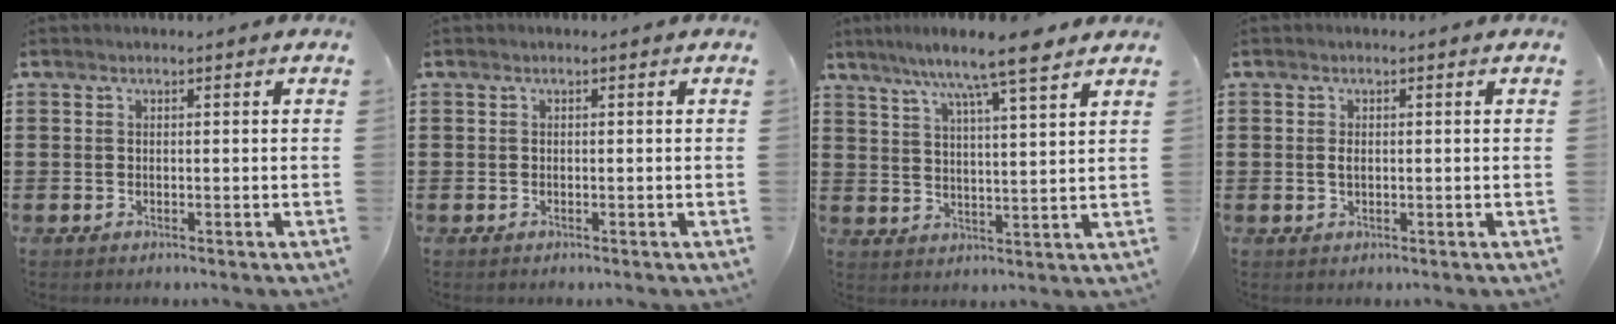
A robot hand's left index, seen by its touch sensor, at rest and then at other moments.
{"total": 0.0}
{"total": 8.4, "force": [6.6, 0.3, 5.2], "torque": [-0.112, -0.025, 0.110]}
{"total": 1.1, "force": [0.0, 0.5, 1.0], "torque": [-0.021, 0.001, -0.001]}